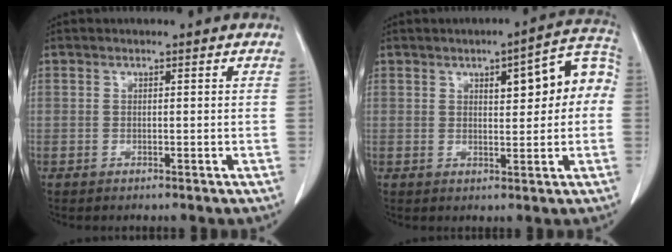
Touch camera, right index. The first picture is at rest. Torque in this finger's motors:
{"motor_torque": [0.69, 0.00, 0.21, 0.03]}